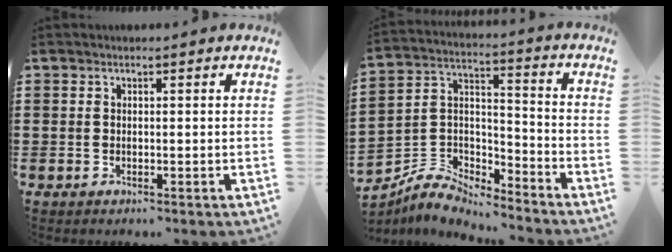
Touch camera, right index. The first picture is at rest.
{"total": 6.0, "force": [-5.7, 1.9, 0.8], "torque": [-0.042, 0.003, -0.119]}